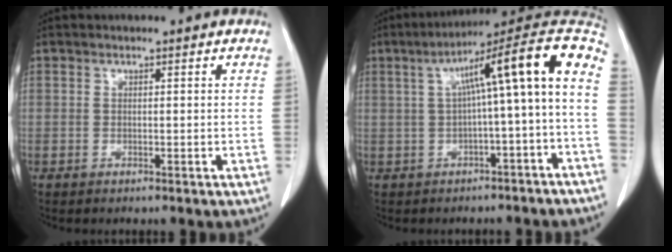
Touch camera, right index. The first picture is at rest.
{"total": 13.8, "force": [0.6, 0.0, 13.8], "torque": [-0.198, 0.050, 0.006]}